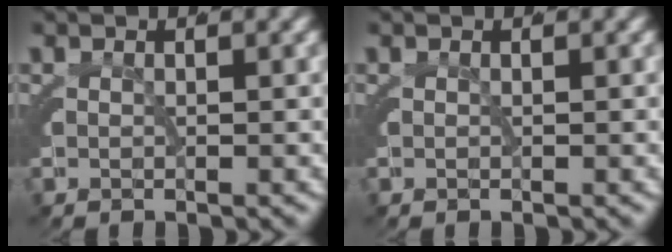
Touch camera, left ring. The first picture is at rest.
{"total": 0.0}